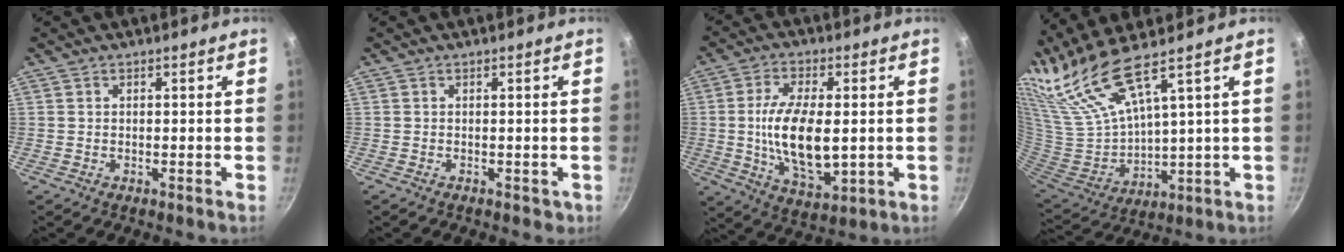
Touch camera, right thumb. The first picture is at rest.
{"total": 1.1, "force": [-0.5, 0.8, 0.6], "torque": [-0.003, -0.001, -0.004]}
{"total": 14.5, "force": [-0.2, 6.9, 12.8], "torque": [-0.232, -0.004, 0.002]}
{"total": 14.7, "force": [11.1, 1.8, 9.5], "torque": [-0.185, -0.063, 0.242]}